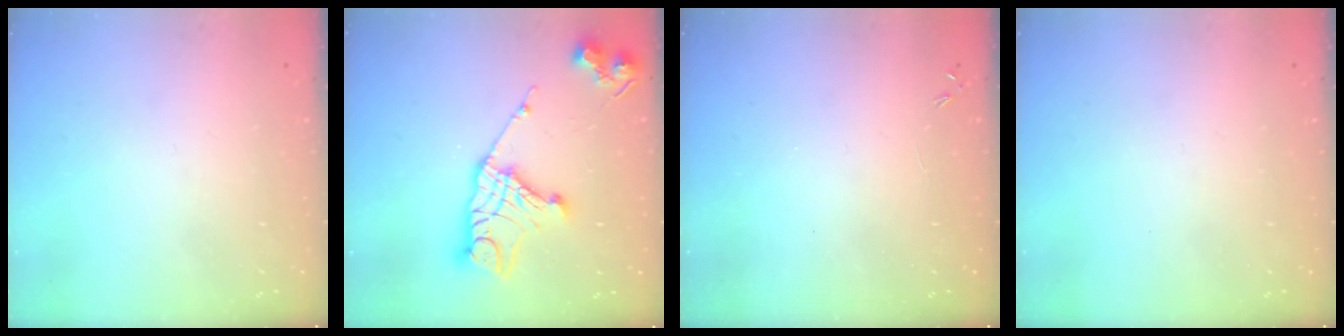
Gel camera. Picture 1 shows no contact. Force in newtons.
{"total": 17.2, "press": 17.1, "slide": 1.6}
{"total": 0.0}
{"total": 0.0}